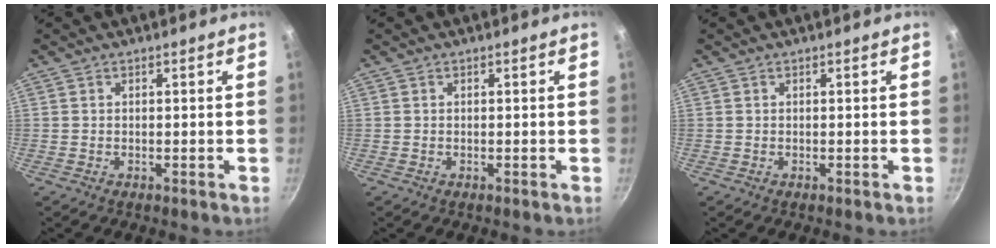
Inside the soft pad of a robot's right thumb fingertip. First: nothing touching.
{"total": 0.0}
{"total": 0.0}